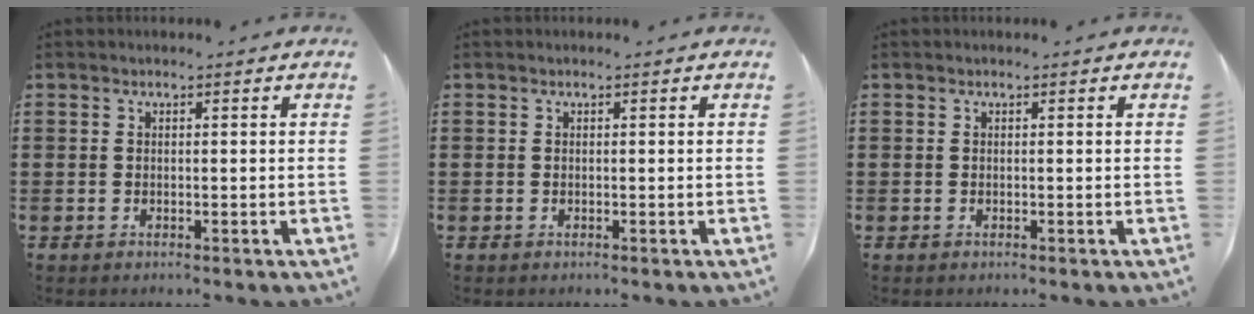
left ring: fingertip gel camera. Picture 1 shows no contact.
{"total": 0.0}
{"total": 0.0}